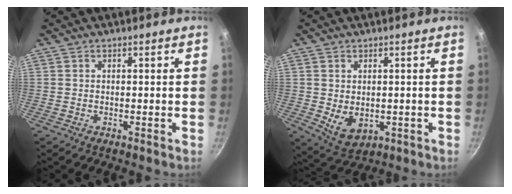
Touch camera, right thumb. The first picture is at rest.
{"total": 6.3, "force": [-0.3, 4.5, 4.4], "torque": [-0.066, -0.015, 0.012]}